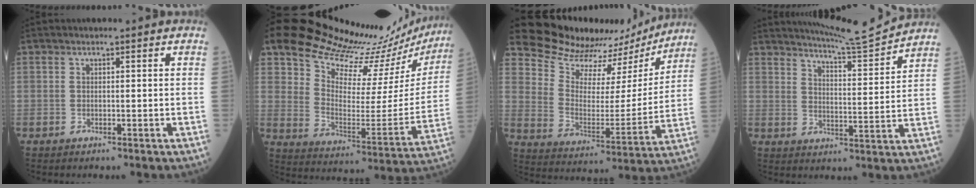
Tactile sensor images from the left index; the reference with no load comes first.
{"total": 24.5, "force": [23.1, 4.4, 7.0], "torque": [-0.123, -0.094, 0.314]}
{"total": 18.5, "force": [17.3, 4.7, 4.4], "torque": [-0.072, -0.021, 0.248]}
{"total": 9.8, "force": [9.5, -1.4, 1.5], "torque": [-0.034, -0.022, 0.146]}